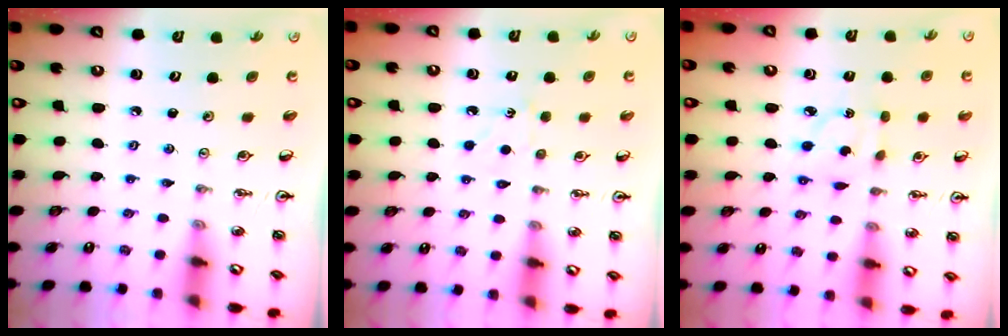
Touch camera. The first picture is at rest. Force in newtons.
{"total": 5.1, "press": 5.0, "slide": 0.7}
{"total": 4.2, "press": 4.2, "slide": 0.3}